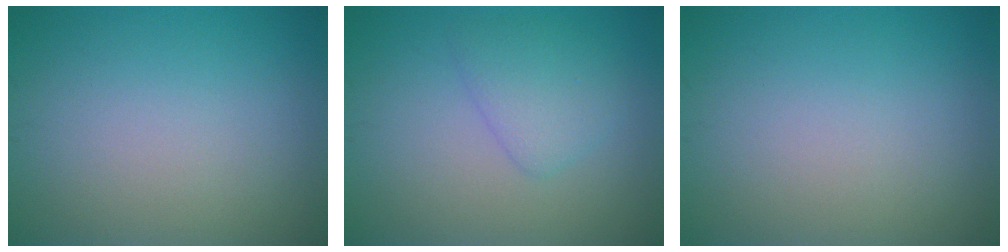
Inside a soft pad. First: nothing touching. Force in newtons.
{"total": 2.7, "press": 2.7, "slide": 0.1}
{"total": 0.0}